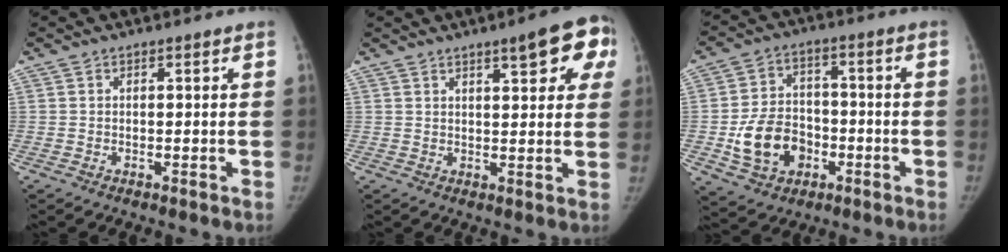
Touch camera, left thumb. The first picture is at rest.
{"total": 9.6, "force": [4.7, 2.7, 7.9], "torque": [-0.068, -0.007, 0.051]}
{"total": 12.2, "force": [-3.4, 9.3, 7.0], "torque": [-0.098, 0.022, -0.054]}